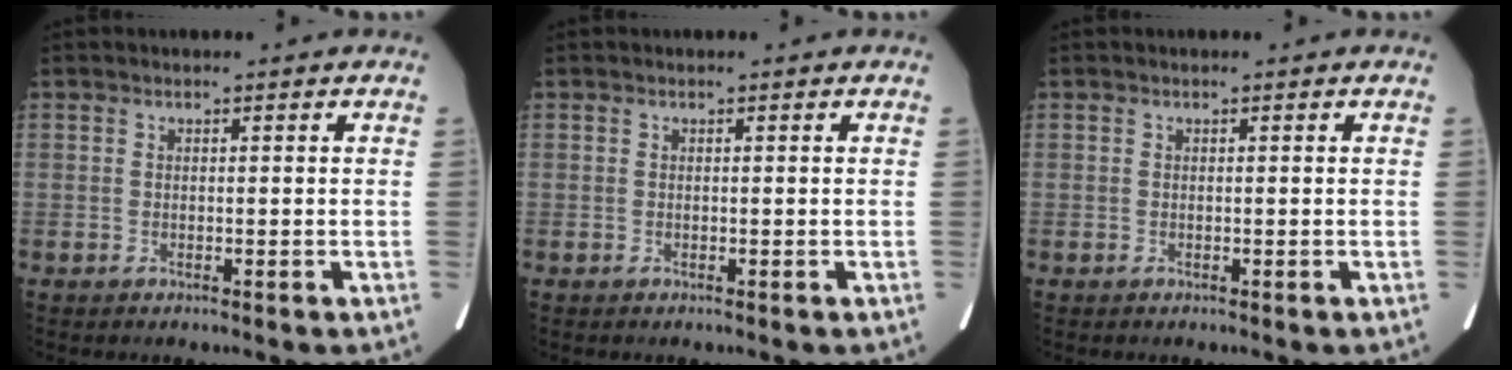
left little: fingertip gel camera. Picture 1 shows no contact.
{"total": 0.0}
{"total": 0.0}